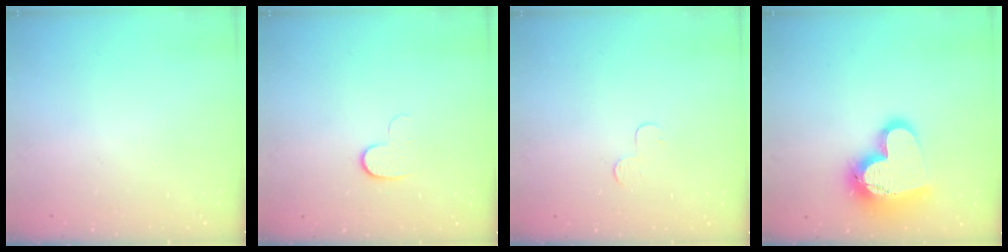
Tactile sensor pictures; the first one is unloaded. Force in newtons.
{"total": 5.5, "press": 5.4, "slide": 0.8}
{"total": 3.9, "press": 3.9, "slide": 0.4}
{"total": 17.4, "press": 17.4, "slide": 1.3}